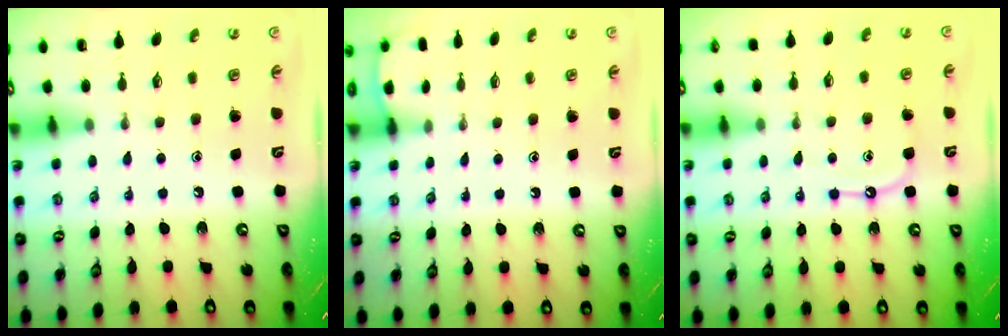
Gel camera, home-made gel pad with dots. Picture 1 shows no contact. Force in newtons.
{"total": 0.9, "press": 0.9, "slide": 0.1}
{"total": 8.7, "press": 8.7, "slide": 0.9}